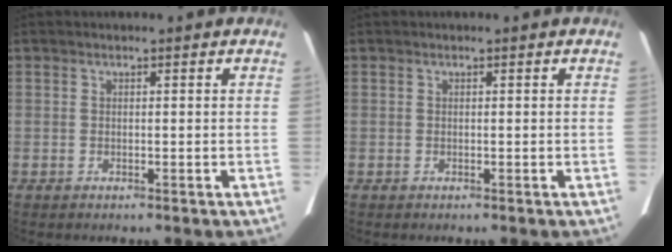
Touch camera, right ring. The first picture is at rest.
{"total": 0.0}